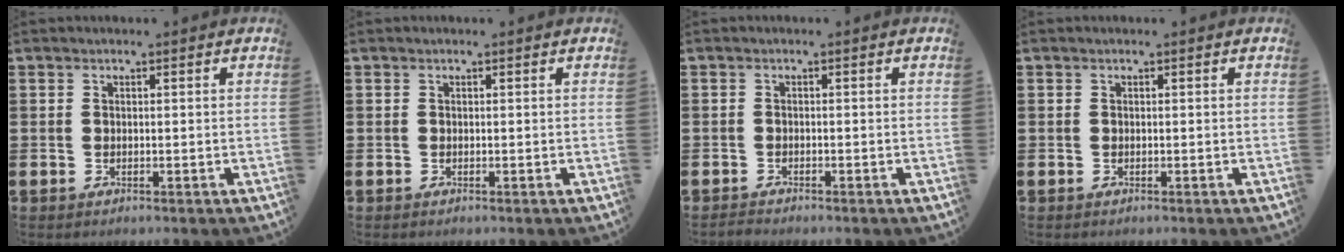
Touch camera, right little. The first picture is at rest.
{"total": 0.0}
{"total": 0.6, "force": [-0.6, 0.1, 0.1], "torque": [-0.005, -0.001, -0.013]}
{"total": 0.0}